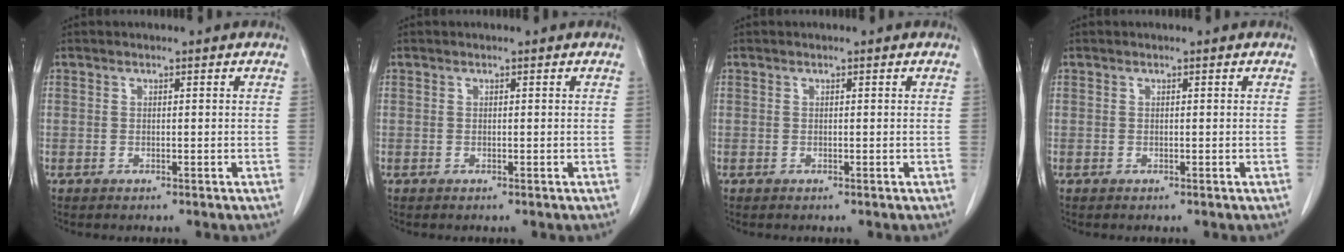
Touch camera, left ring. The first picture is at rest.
{"total": 0.0}
{"total": 0.0}
{"total": 0.0}